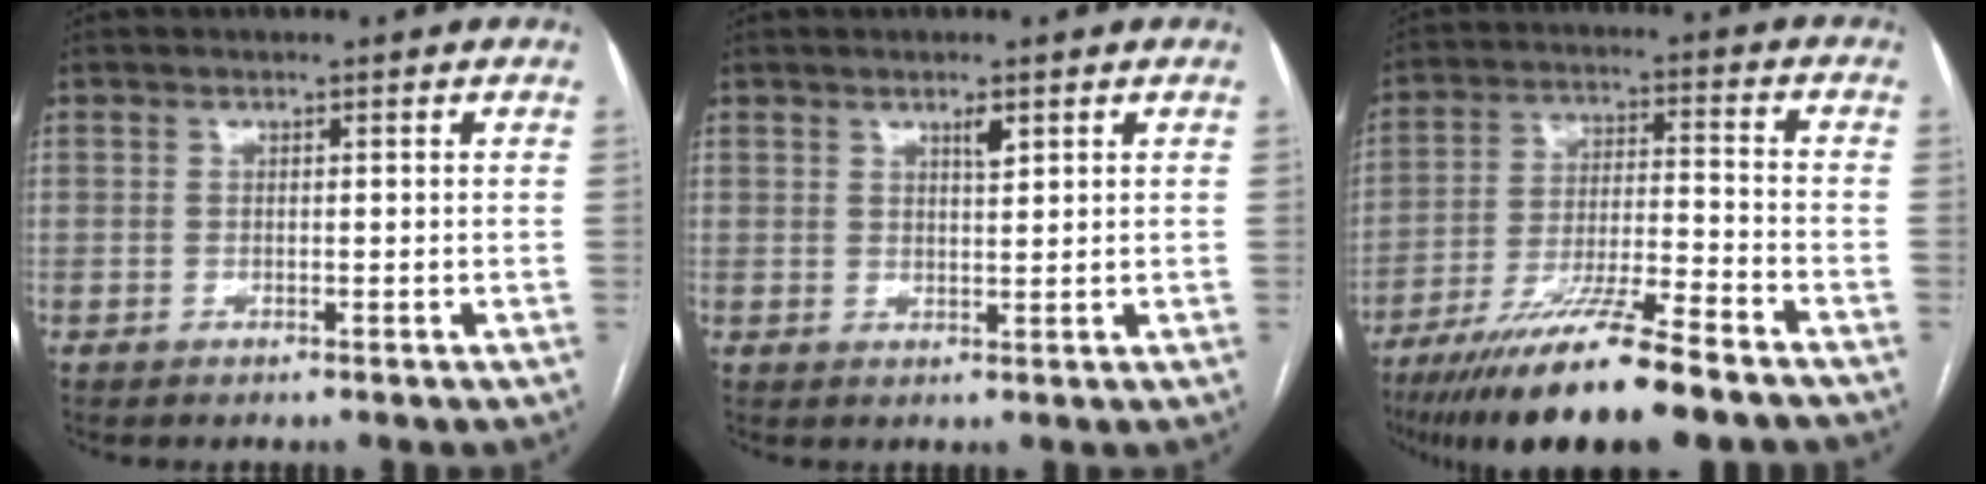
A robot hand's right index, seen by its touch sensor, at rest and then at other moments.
{"total": 1.8, "force": [1.2, 0.4, 1.3], "torque": [-0.024, -0.003, 0.021]}
{"total": 15.7, "force": [-11.7, 0.4, 10.5], "torque": [-0.194, -0.036, -0.205]}